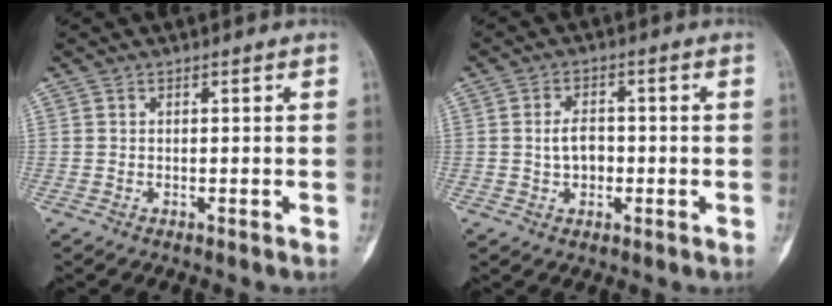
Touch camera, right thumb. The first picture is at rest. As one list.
[{"total": 4.3, "force": [-0.4, 2.9, 3.1], "torque": [-0.039, 0.008, -0.009]}]